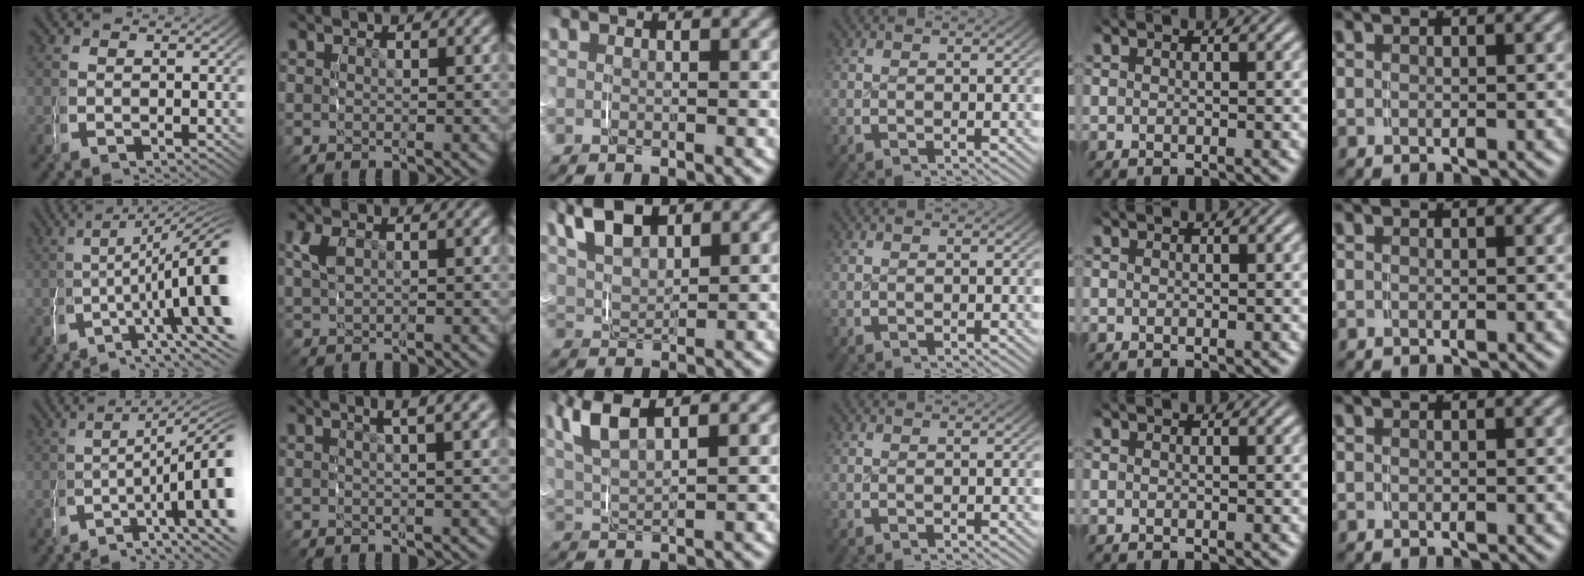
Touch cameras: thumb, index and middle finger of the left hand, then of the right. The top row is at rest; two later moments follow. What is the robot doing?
{"motion": "grasp_and_lifting", "object": "keyboard"}